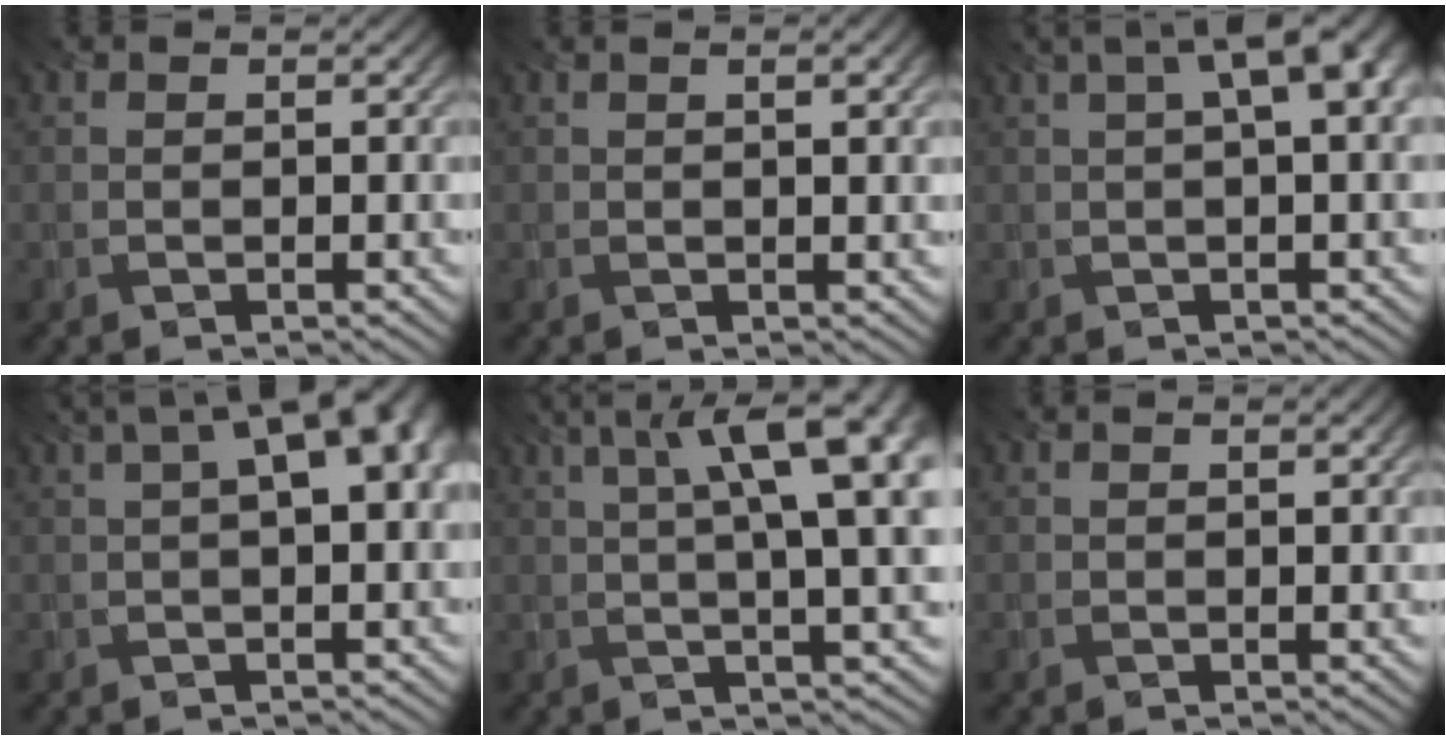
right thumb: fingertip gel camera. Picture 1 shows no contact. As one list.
[{"total": 1.8, "force": [0.6, 0.1, 1.7], "torque": [-0.024, -0.003, 0.014]}, {"total": 7.6, "force": [2.5, 2.1, 6.9], "torque": [-0.094, 0.024, 0.030]}, {"total": 8.7, "force": [2.5, 3.3, 7.7], "torque": [-0.099, 0.026, 0.029]}, {"total": 13.6, "force": [4.1, 3.6, 12.5], "torque": [-0.144, 0.029, 0.058]}, {"total": 0.8, "force": [0.3, -0.1, 0.7], "torque": [-0.009, -0.005, 0.008]}]